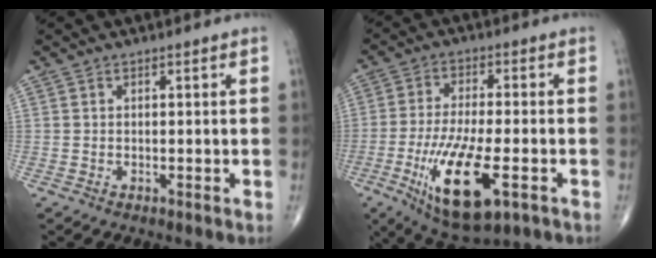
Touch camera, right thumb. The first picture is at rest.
{"total": 15.8, "force": [-5.6, 5.2, 13.8], "torque": [-0.267, -0.006, -0.086]}